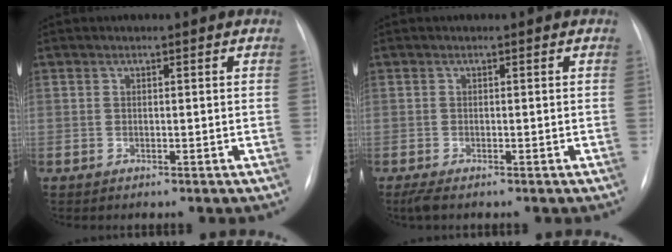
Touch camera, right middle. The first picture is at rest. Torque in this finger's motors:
{"motor_torque": [0.43, -0.49, 0.04, 0.02]}